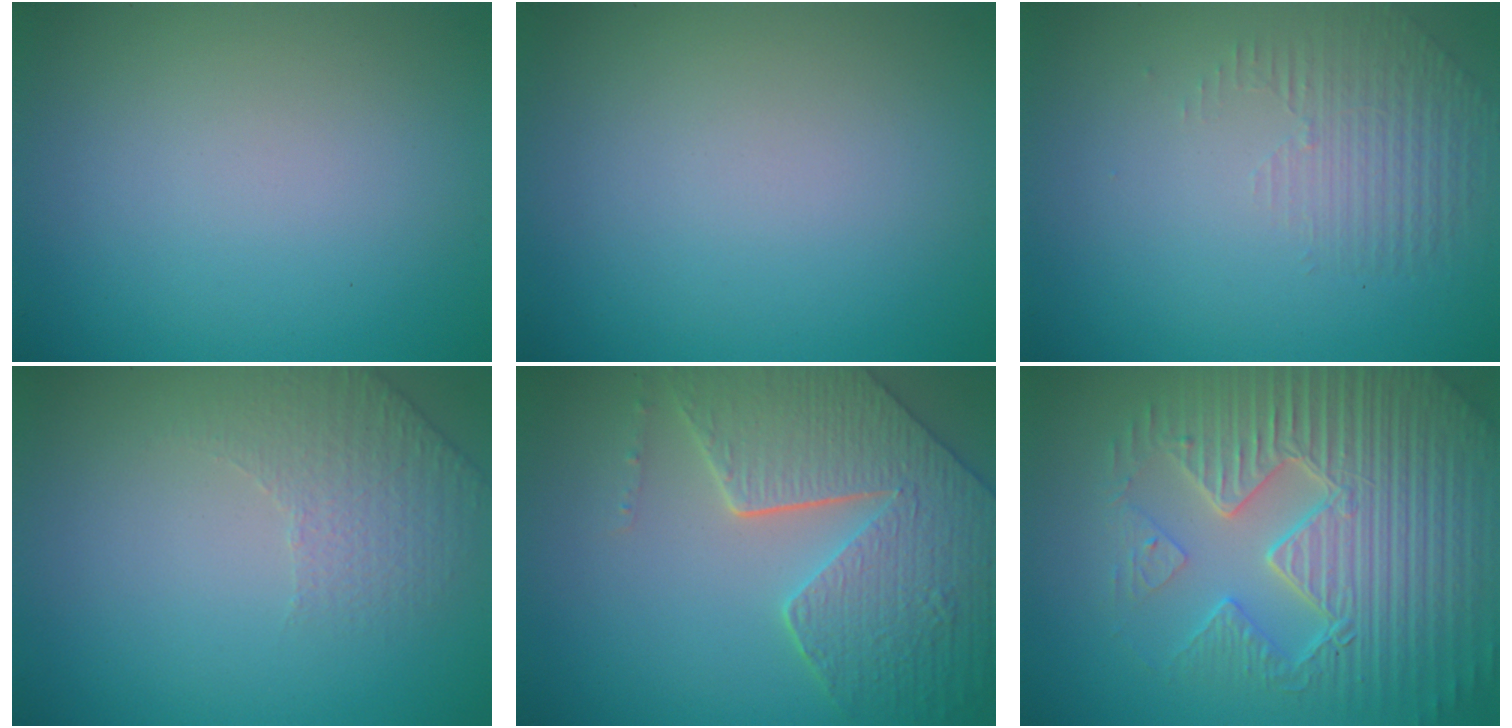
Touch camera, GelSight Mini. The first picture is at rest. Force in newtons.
{"total": 0.0}
{"total": 1.3, "press": 0.5, "slide": 1.2}
{"total": 1.7, "press": 1.3, "slide": 1.1}
{"total": 8.4, "press": 6.1, "slide": 5.8}
{"total": 9.3, "press": 6.6, "slide": 6.5}